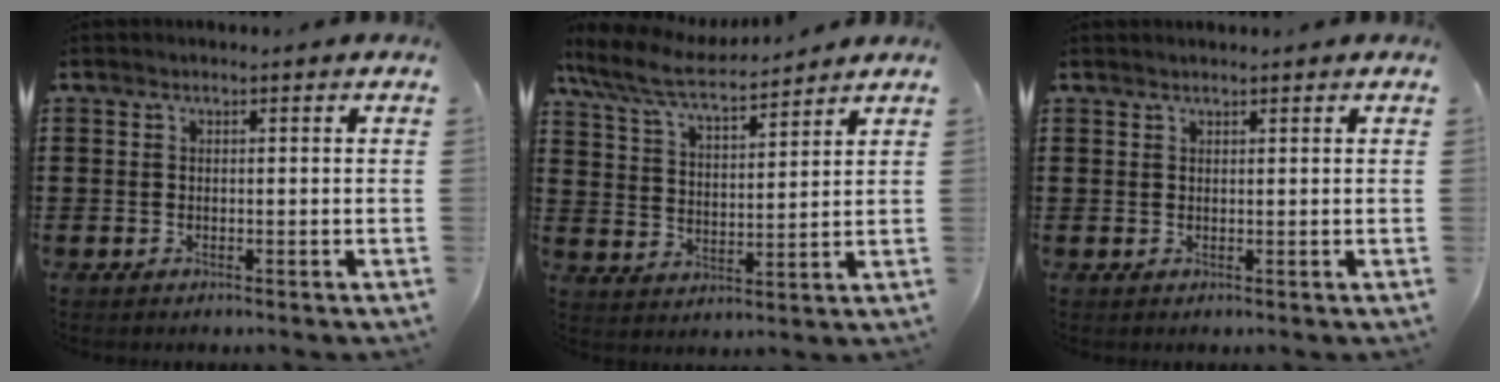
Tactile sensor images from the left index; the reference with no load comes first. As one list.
[{"total": 7.4, "force": [6.5, 1.2, 3.3], "torque": [-0.091, -0.028, 0.112]}, {"total": 0.7, "force": [0.7, 0.0, 0.2], "torque": [-0.005, -0.001, 0.014]}]